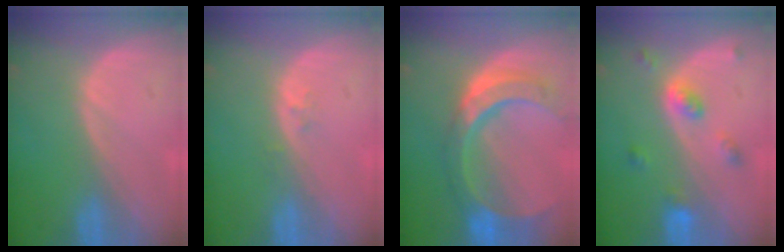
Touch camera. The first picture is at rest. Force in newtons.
{"total": 1.1, "press": 0.8, "slide": 0.7}
{"total": 11.0, "press": 9.3, "slide": 5.9}
{"total": 5.2, "press": 4.5, "slide": 2.8}